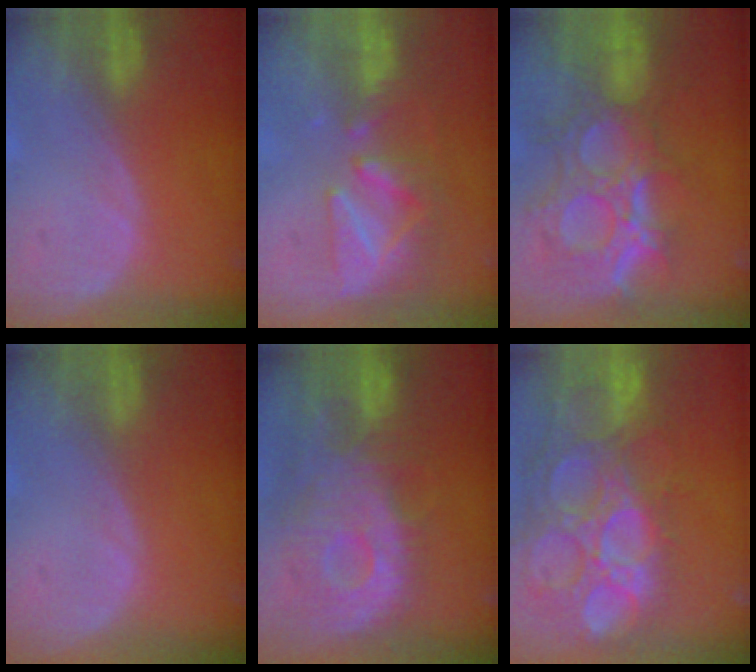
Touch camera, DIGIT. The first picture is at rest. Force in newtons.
{"total": 8.7, "press": 7.7, "slide": 3.9}
{"total": 12.0, "press": 10.7, "slide": 5.3}
{"total": 0.0}
{"total": 11.9, "press": 10.7, "slide": 5.3}
{"total": 15.8, "press": 13.1, "slide": 9.0}